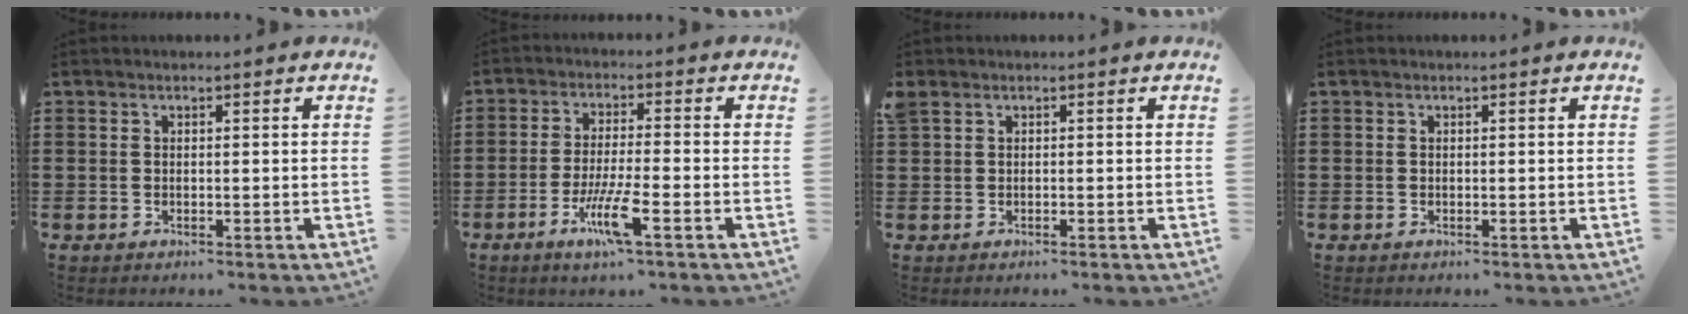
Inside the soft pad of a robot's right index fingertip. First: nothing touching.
{"total": 7.1, "force": [-3.6, 0.8, 6.1], "torque": [-0.123, -0.013, -0.067]}
{"total": 0.8, "force": [0.2, 0.6, 0.5], "torque": [-0.013, 0.004, 0.004]}
{"total": 0.0}